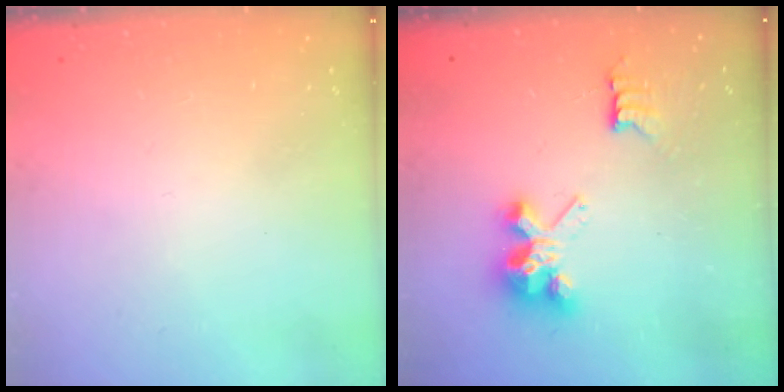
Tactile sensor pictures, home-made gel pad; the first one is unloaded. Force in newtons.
{"total": 7.1, "press": 7.1, "slide": 0.2}